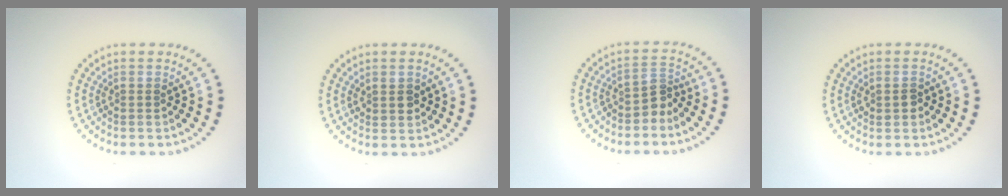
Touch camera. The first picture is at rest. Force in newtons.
{"total": 1.5, "press": 1.4, "slide": 0.4}
{"total": 2.1, "press": 1.6, "slide": 1.5}
{"total": 1.2, "press": 1.2, "slide": 0.0}